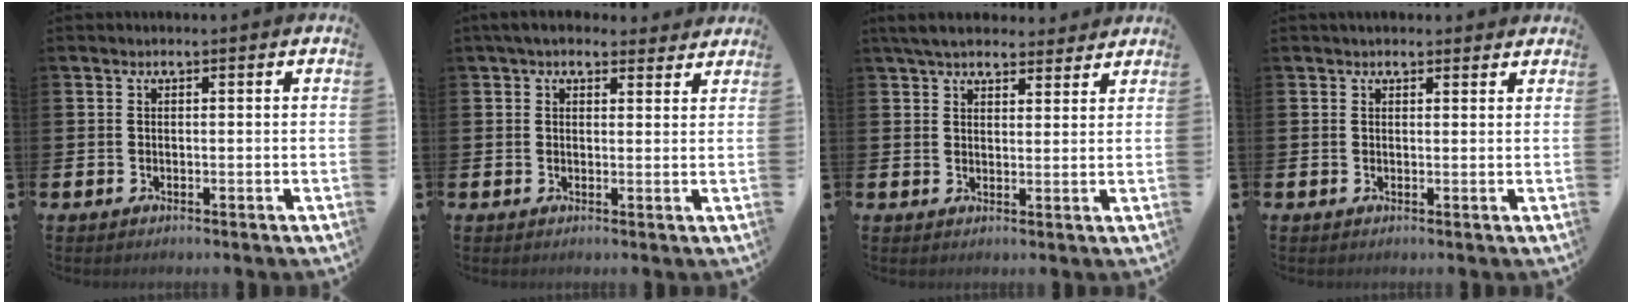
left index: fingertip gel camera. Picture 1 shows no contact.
{"total": 4.3, "force": [3.8, 1.7, 1.1], "torque": [-0.018, -0.012, 0.067]}
{"total": 5.6, "force": [5.1, 1.6, 1.5], "torque": [-0.039, -0.017, 0.094]}
{"total": 1.8, "force": [1.7, 0.5, 0.2], "torque": [0.006, -0.005, 0.029]}